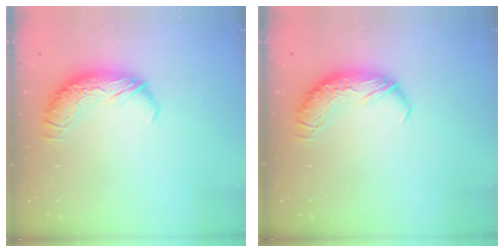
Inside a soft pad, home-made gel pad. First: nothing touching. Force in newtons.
{"total": 0.0}